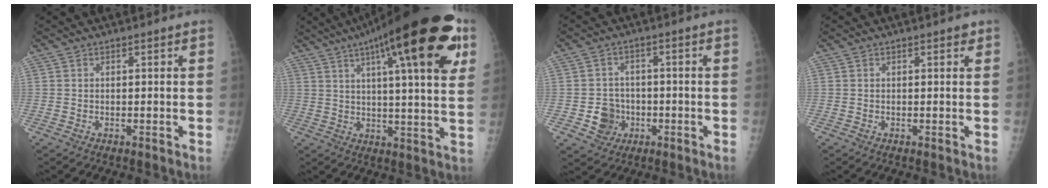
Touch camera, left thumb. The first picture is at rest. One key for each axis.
{"total": 26.4, "fx": 12.4, "fy": 6.2, "fz": 22.4, "tx": -0.321, "ty": -0.007, "tz": 0.175}
{"total": 5.8, "fx": -1.8, "fy": 5.3, "fz": 1.6, "tx": 0.001, "ty": 0.012, "tz": -0.025}
{"total": 0.8, "fx": 0.4, "fy": 0.4, "fz": 0.5, "tx": -0.003, "ty": -0.001, "tz": 0.002}